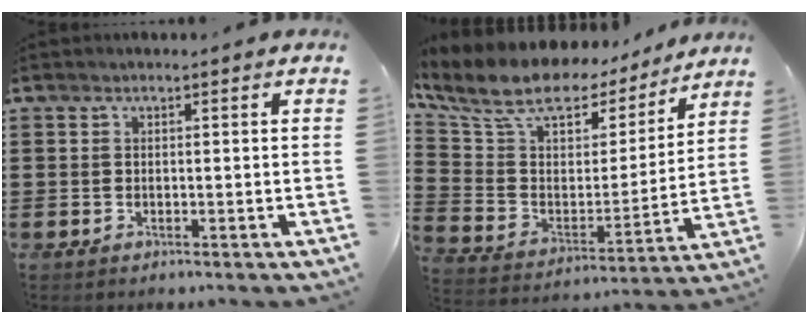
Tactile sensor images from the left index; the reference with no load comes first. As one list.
[{"total": 11.1, "force": [8.7, 4.8, 5.1], "torque": [-0.125, -0.057, 0.148]}]